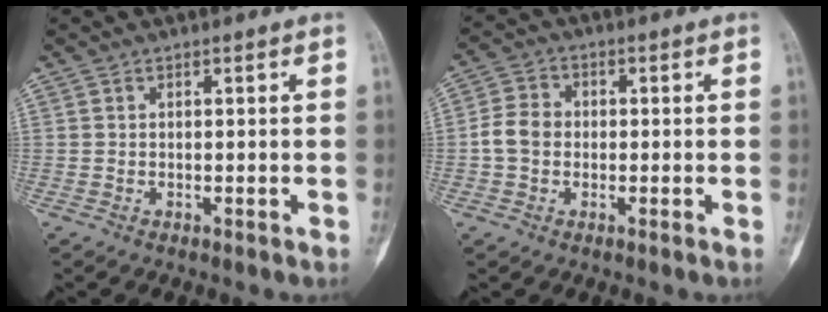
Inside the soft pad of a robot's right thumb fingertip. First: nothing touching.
{"total": 5.2, "force": [-0.6, 4.1, 3.1], "torque": [-0.055, 0.015, -0.020]}